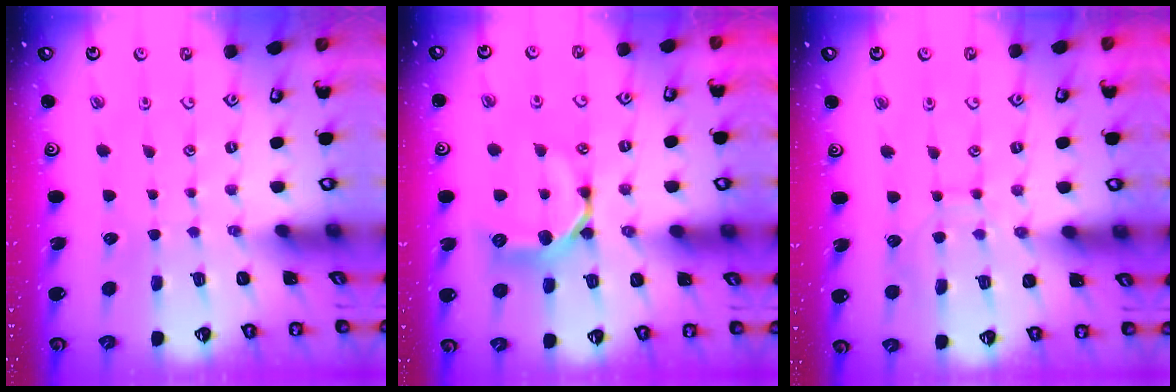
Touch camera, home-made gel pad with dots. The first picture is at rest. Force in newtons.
{"total": 10.8, "press": 10.8, "slide": 0.5}
{"total": 8.1, "press": 8.1, "slide": 0.5}